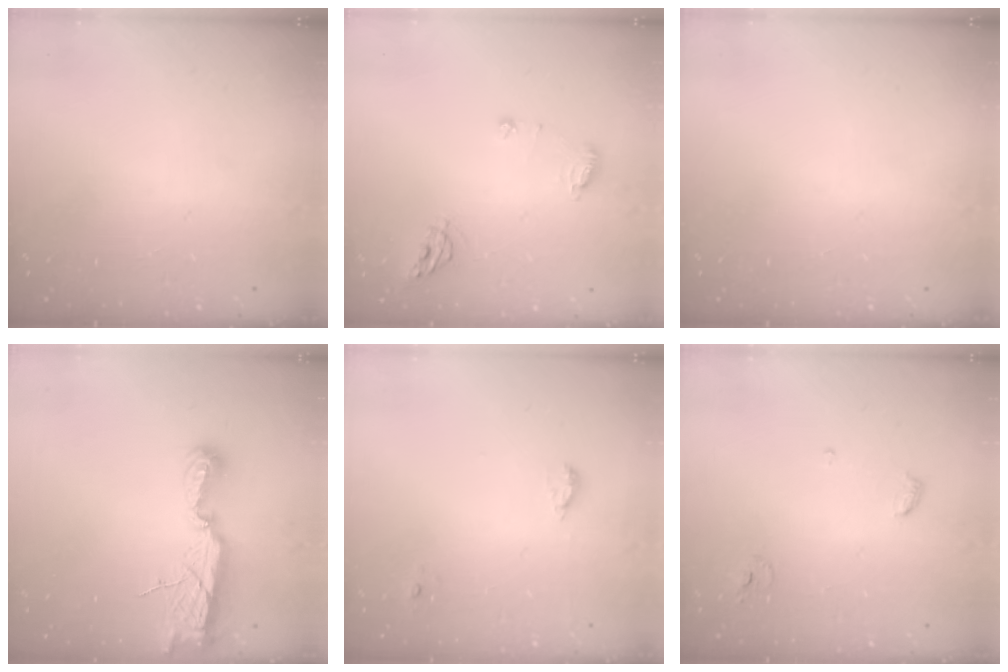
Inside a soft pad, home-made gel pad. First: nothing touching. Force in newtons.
{"total": 7.2, "press": 7.2, "slide": 0.8}
{"total": 0.0}
{"total": 8.4, "press": 8.4, "slide": 0.5}
{"total": 5.3, "press": 5.0, "slide": 1.7}
{"total": 4.0, "press": 4.0, "slide": 0.3}